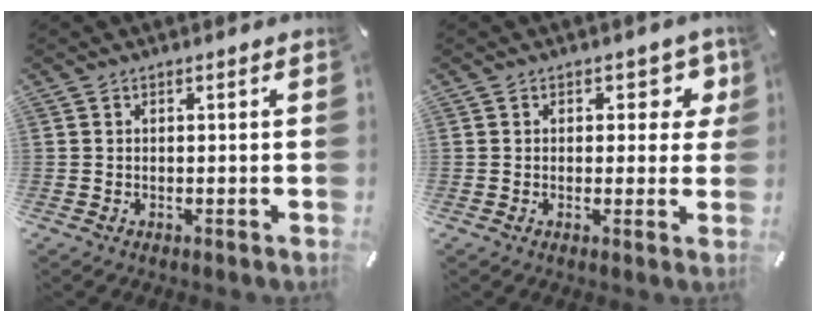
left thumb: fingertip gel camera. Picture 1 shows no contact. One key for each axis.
{"total": 6.3, "fx": 2.8, "fy": 3.8, "fz": 4.2, "tx": -0.026, "ty": -0.013, "tz": 0.038}